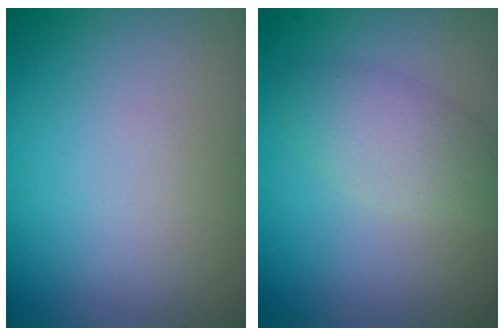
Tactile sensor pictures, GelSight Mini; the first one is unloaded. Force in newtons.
{"total": 2.9, "press": 2.9, "slide": 0.1}